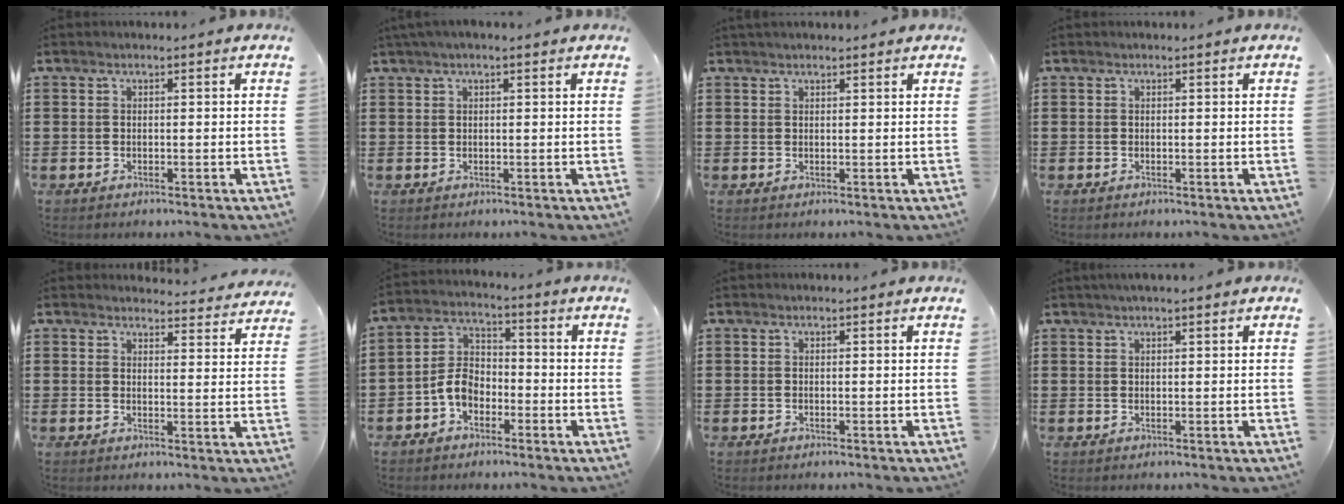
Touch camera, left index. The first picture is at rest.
{"total": 1.4, "force": [0.7, 0.1, 1.2], "torque": [-0.023, 0.000, 0.014]}
{"total": 1.1, "force": [1.0, 0.1, 0.4], "torque": [-0.008, 0.001, 0.019]}
{"total": 0.0}
{"total": 3.4, "force": [3.4, 0.3, 0.2], "torque": [-0.007, -0.020, 0.060]}
{"total": 5.6, "force": [-2.9, 3.7, 3.1], "torque": [-0.079, 0.009, -0.062]}
{"total": 0.0}
{"total": 1.2, "force": [0.9, 0.0, 0.7], "torque": [-0.016, 0.002, 0.017]}